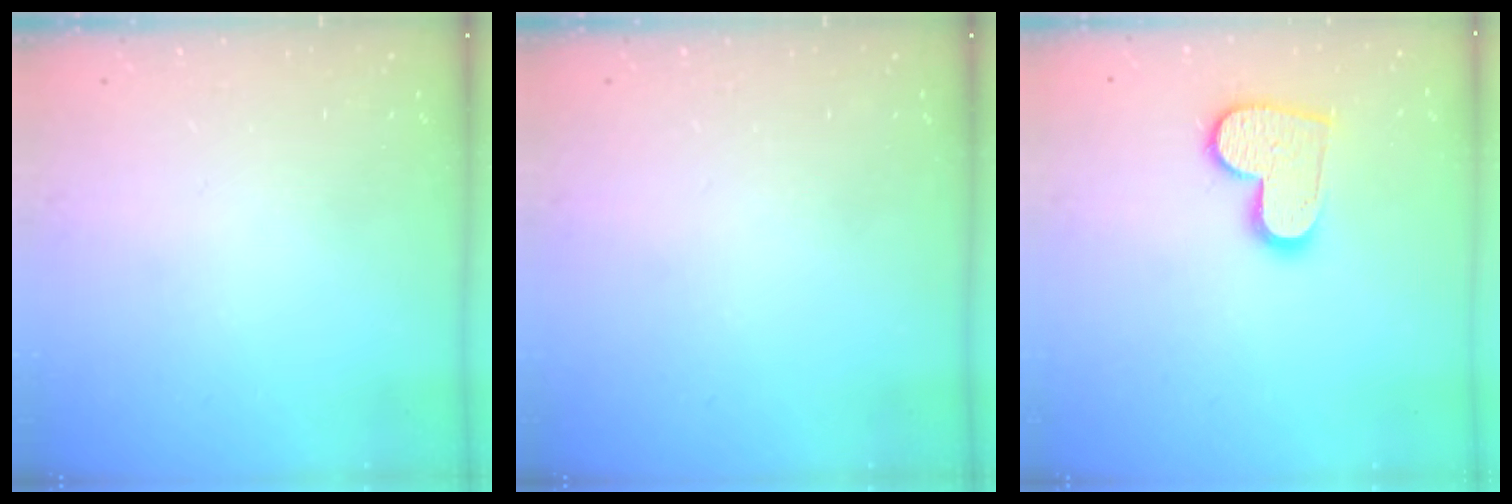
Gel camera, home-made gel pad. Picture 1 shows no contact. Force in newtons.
{"total": 0.0}
{"total": 12.7, "press": 12.6, "slide": 1.0}